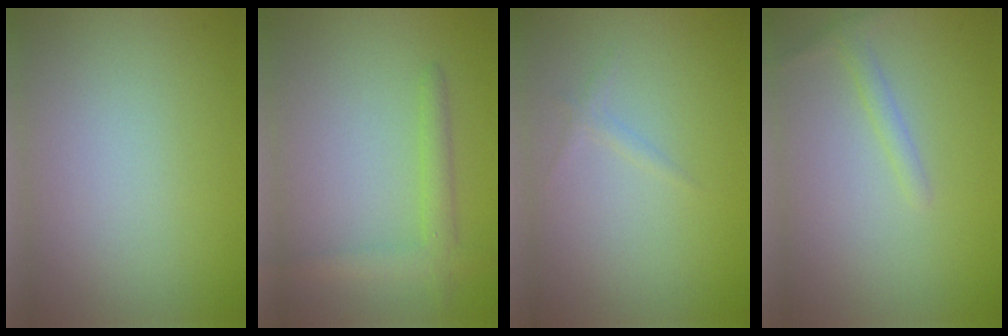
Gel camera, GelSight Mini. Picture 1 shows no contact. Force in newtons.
{"total": 2.3, "press": 2.3, "slide": 0.1}
{"total": 0.7, "press": 0.7, "slide": 0.1}
{"total": 1.2, "press": 1.2, "slide": 0.0}